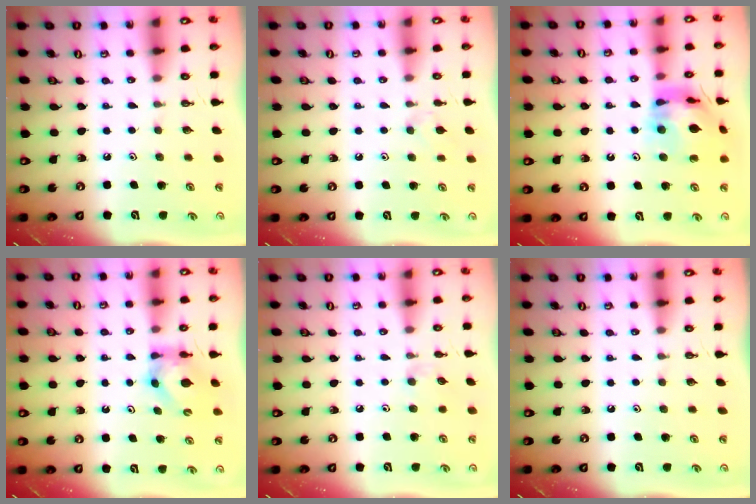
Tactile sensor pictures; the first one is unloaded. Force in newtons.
{"total": 3.7, "press": 3.6, "slide": 0.6}
{"total": 13.6, "press": 13.6, "slide": 1.3}
{"total": 6.3, "press": 6.3, "slide": 0.4}
{"total": 2.6, "press": 2.5, "slide": 0.4}
{"total": 0.0}